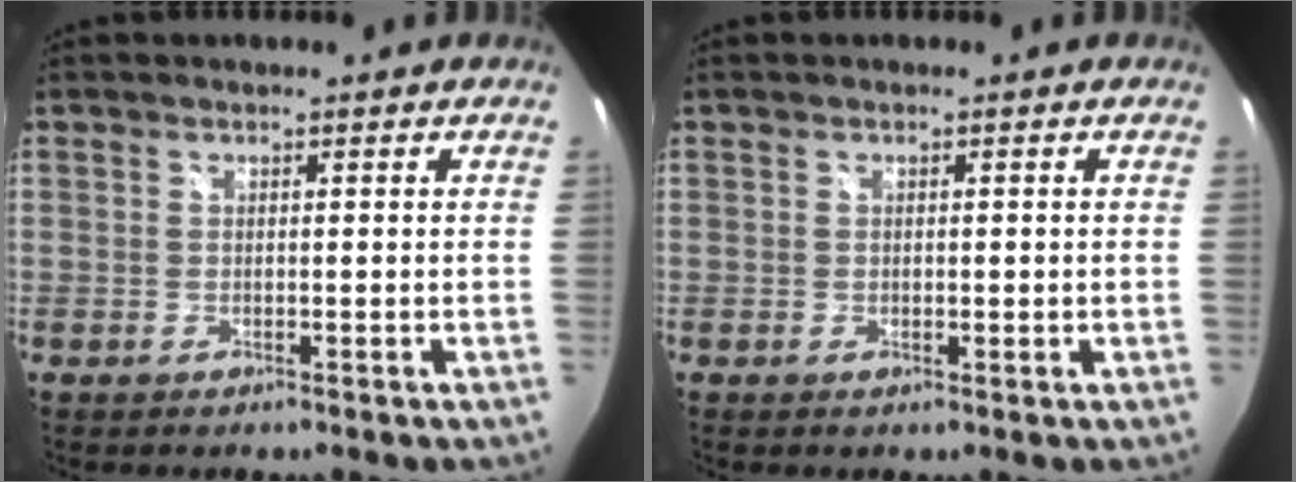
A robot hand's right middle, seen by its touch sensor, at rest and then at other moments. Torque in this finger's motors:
{"motor_torque": [-0.36, 0.05, 0.03, 0.00]}